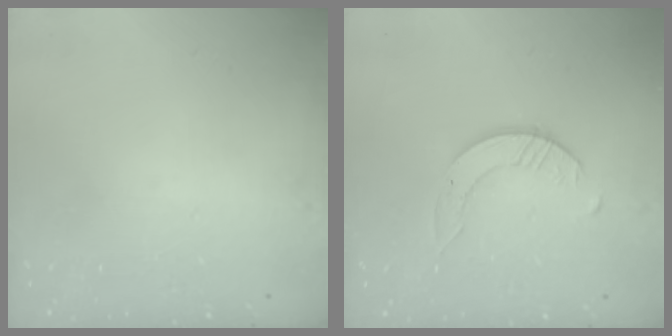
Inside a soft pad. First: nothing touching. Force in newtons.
{"total": 3.7, "press": 3.7, "slide": 0.4}